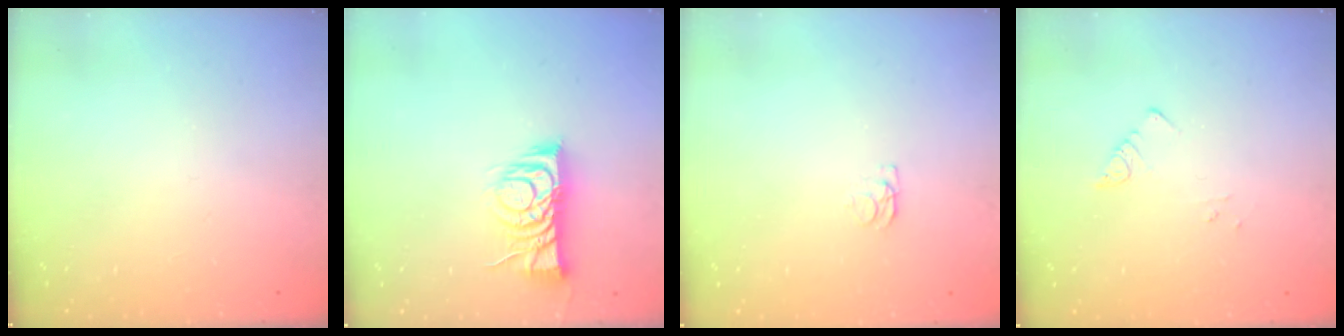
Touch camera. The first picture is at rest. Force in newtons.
{"total": 9.2, "press": 9.2, "slide": 0.3}
{"total": 1.2, "press": 1.1, "slide": 0.3}
{"total": 4.0, "press": 3.9, "slide": 0.5}